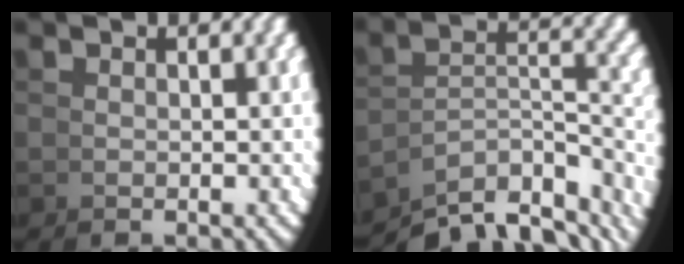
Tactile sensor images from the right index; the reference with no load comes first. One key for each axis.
{"total": 9.0, "fx": -5.4, "fy": 4.5, "fz": 5.7, "tx": -0.083, "ty": -0.033, "tz": -0.066}